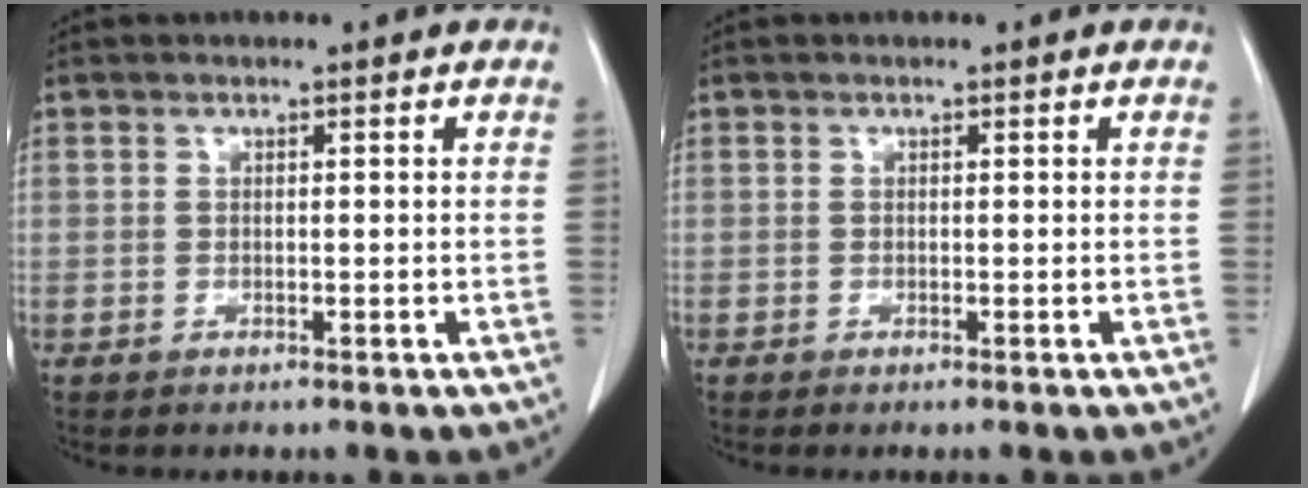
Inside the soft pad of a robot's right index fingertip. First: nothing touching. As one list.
[{"total": 0.0}]